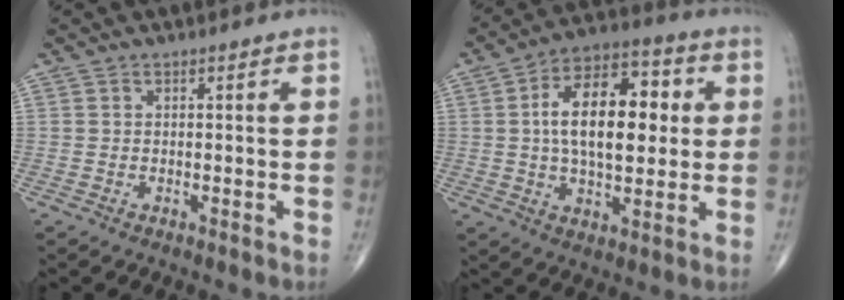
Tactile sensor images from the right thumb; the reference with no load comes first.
{"total": 17.3, "force": [2.1, 9.2, 14.5], "torque": [-0.216, 0.018, 0.029]}